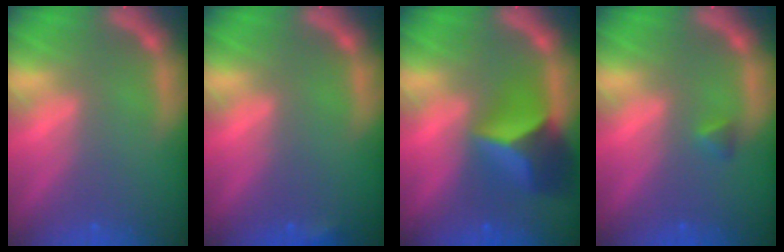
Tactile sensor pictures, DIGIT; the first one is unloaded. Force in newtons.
{"total": 0.9}
{"total": 6.9}
{"total": 0.9}